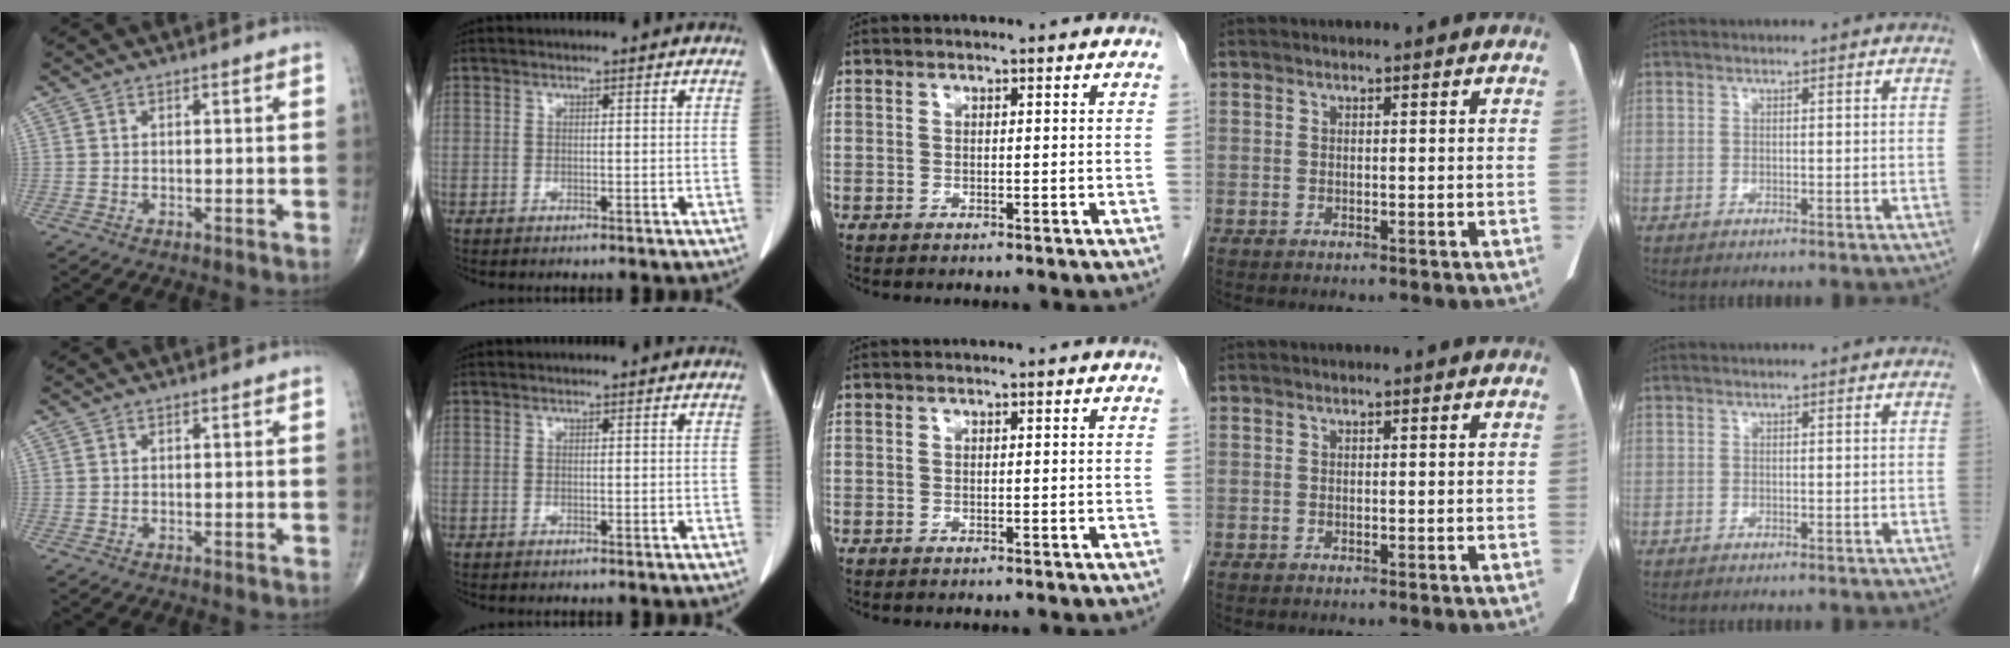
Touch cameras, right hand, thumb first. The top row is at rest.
{}